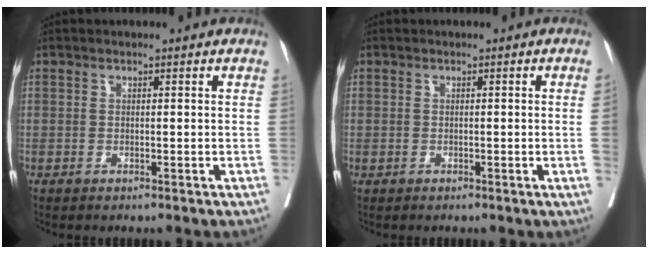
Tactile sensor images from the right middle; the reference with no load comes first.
{"total": 1.0, "force": [0.0, -0.6, 0.8], "torque": [-0.009, 0.000, -0.001]}